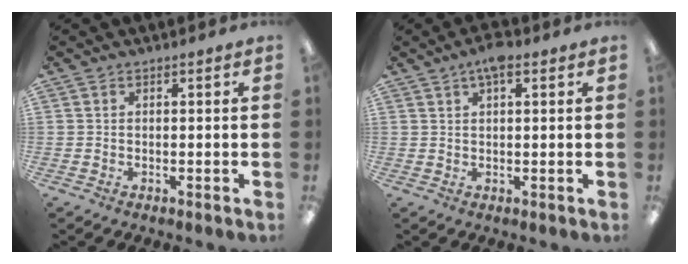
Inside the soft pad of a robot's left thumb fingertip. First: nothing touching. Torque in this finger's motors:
{"motor_torque": [-0.16, -0.13, -0.28, 0.39, -0.09]}